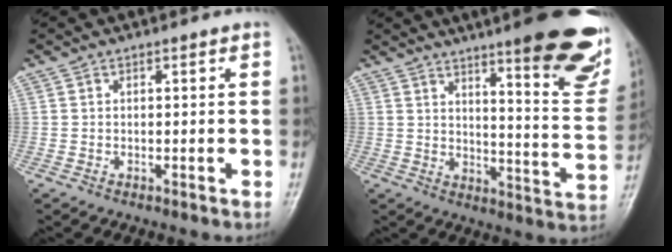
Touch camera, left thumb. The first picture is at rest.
{"total": 22.2, "force": [14.5, 4.1, 16.3], "torque": [-0.181, -0.084, 0.188]}